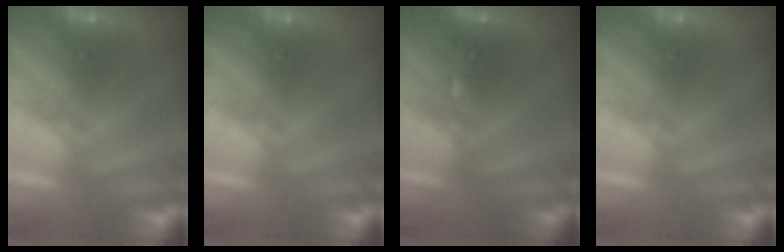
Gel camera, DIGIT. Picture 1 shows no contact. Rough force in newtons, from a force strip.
{"total": 0.0}
{"total": 2.4}
{"total": 0.0}